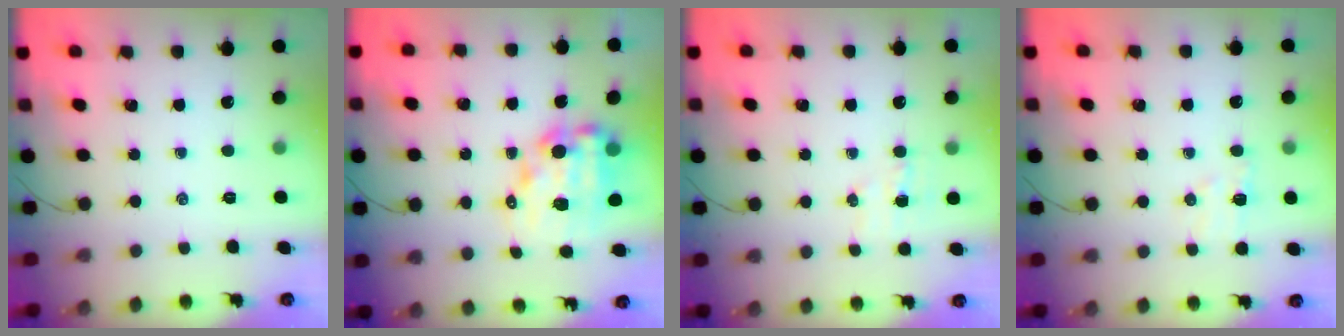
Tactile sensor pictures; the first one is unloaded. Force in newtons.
{"total": 12.6, "press": 12.2, "slide": 3.3}
{"total": 4.5, "press": 4.4, "slide": 0.8}
{"total": 5.4, "press": 5.4, "slide": 0.9}